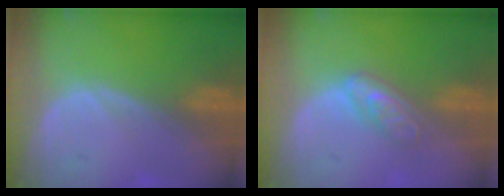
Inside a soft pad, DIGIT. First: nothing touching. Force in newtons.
{"total": 4.6, "press": 4.0, "slide": 2.2}